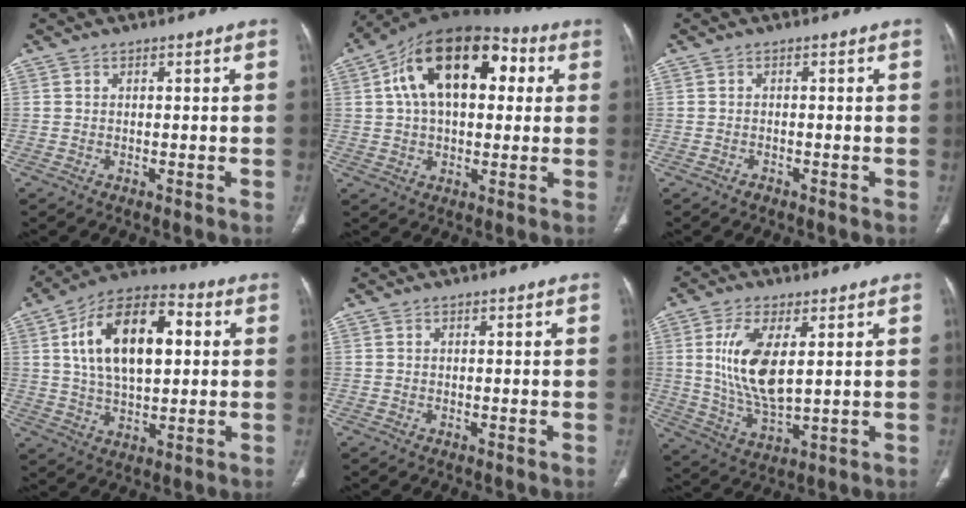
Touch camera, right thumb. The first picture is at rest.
{"total": 19.7, "force": [5.0, 11.5, 15.2], "torque": [-0.226, 0.029, 0.068]}
{"total": 1.0, "force": [-0.8, 0.5, 0.3], "torque": [-0.007, 0.003, -0.013]}
{"total": 18.2, "force": [3.8, 9.7, 14.9], "torque": [-0.237, 0.016, 0.057]}
{"total": 0.0}
{"total": 12.2, "force": [2.6, 5.3, 10.7], "torque": [-0.213, -0.023, 0.057]}